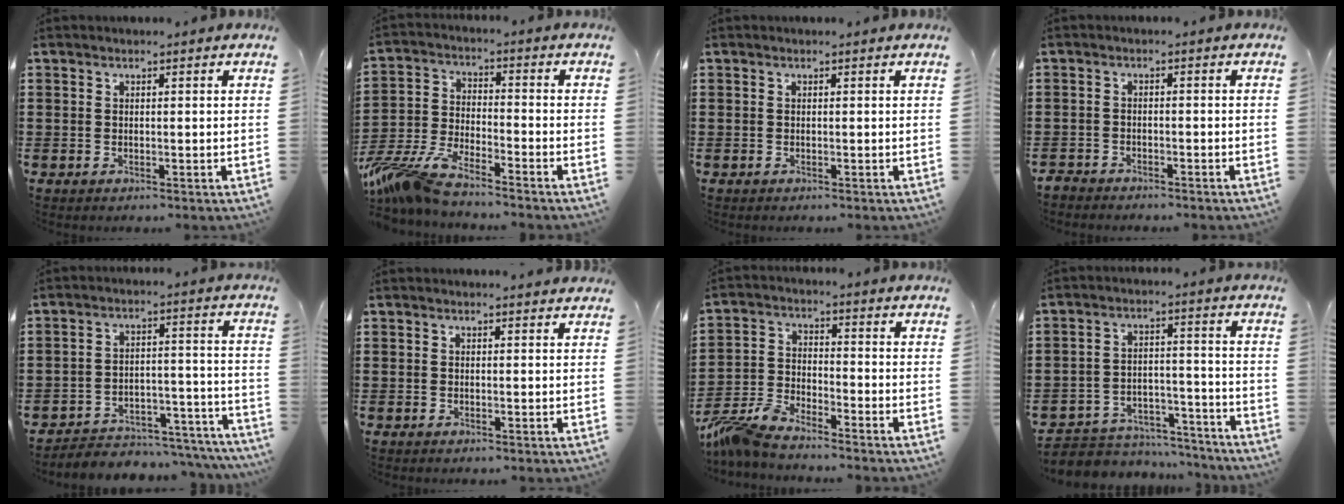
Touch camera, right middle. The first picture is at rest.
{"total": 7.8, "force": [-7.0, 0.7, 3.2], "torque": [-0.092, -0.008, -0.146]}
{"total": 0.0}
{"total": 2.3, "force": [-2.3, 0.3, -0.1], "torque": [-0.005, -0.001, -0.049]}
{"total": 4.4, "force": [-4.2, 1.2, 0.5], "torque": [-0.013, 0.010, -0.088]}
{"total": 0.7, "force": [0.7, 0.1, 0.2], "torque": [0.002, -0.003, 0.011]}
{"total": 6.3, "force": [-5.8, 0.8, 2.3], "torque": [-0.077, -0.009, -0.120]}
{"total": 5.5, "force": [-5.3, 1.3, 0.2], "torque": [-0.012, 0.015, -0.110]}